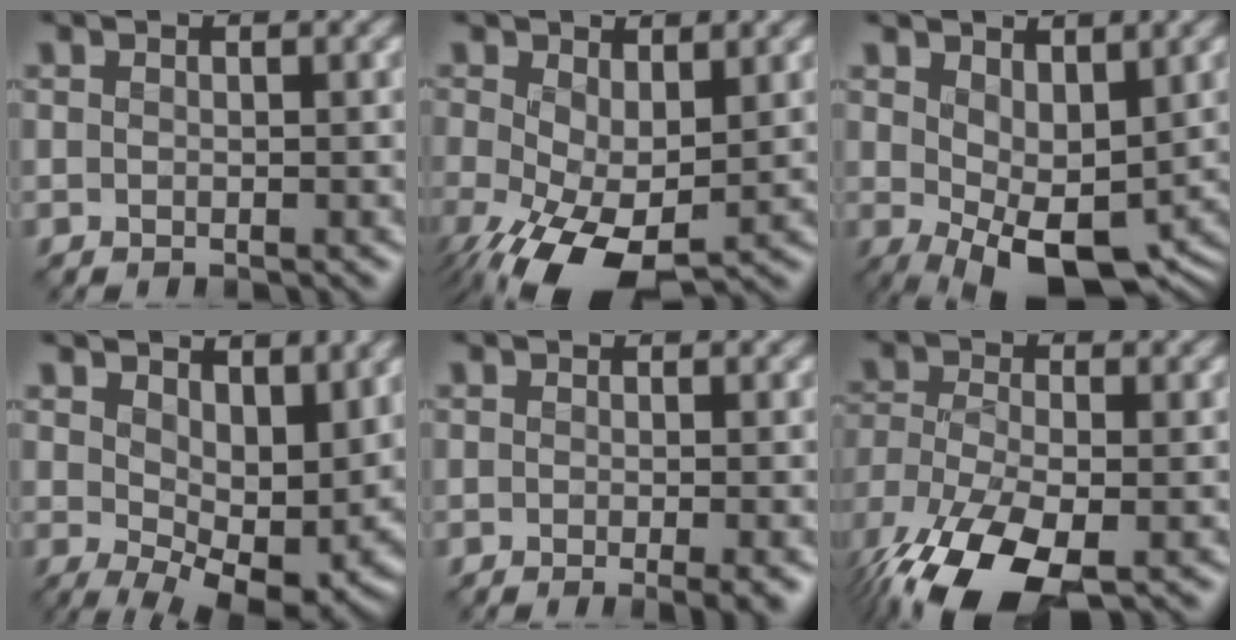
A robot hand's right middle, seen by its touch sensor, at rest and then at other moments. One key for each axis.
{"total": 8.7, "fx": -1.8, "fy": 4.8, "fz": 7.1, "tx": -0.157, "ty": -0.029, "tz": -0.022}
{"total": 6.5, "fx": -0.1, "fy": 3.6, "fz": 5.4, "tx": -0.097, "ty": -0.016, "tz": 0.009}
{"total": 8.7, "fx": 0.9, "fy": 5.0, "fz": 7.1, "tx": -0.120, "ty": -0.027, "tz": 0.028}
{"total": 1.7, "fx": -0.7, "fy": 0.1, "fz": 1.5, "tx": -0.029, "ty": -0.010, "tz": -0.012}
{"total": 10.4, "fx": -6.2, "fy": 4.5, "fz": 7.1, "tx": -0.156, "ty": -0.027, "tz": -0.118}